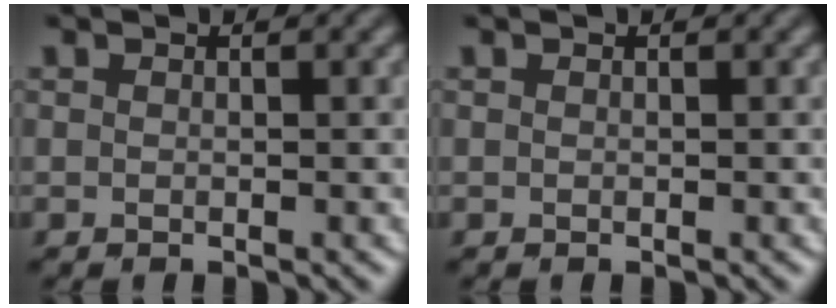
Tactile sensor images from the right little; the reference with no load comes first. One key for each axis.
{"total": 0.0}